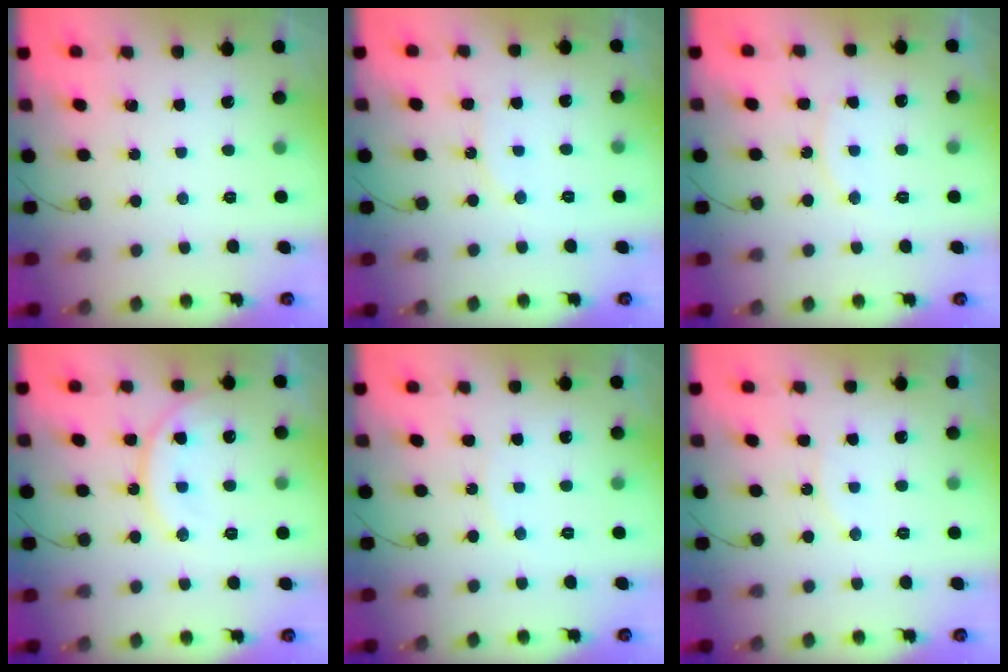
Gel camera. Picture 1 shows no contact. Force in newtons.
{"total": 6.4, "press": 6.4, "slide": 0.2}
{"total": 8.4, "press": 8.4, "slide": 0.4}
{"total": 14.4, "press": 14.3, "slide": 1.4}
{"total": 5.0, "press": 5.0, "slide": 0.6}
{"total": 7.5, "press": 7.5, "slide": 0.3}